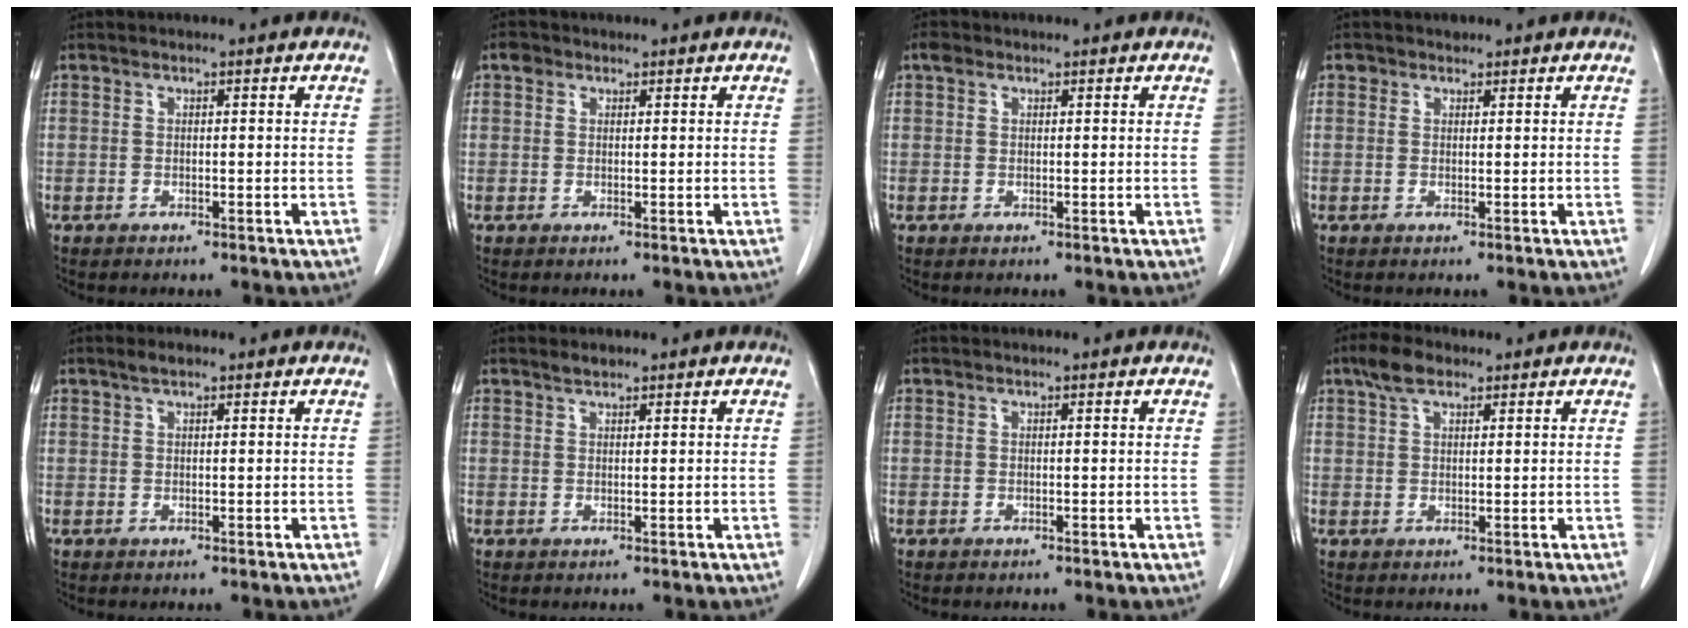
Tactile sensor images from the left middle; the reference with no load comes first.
{"total": 1.4, "force": [0.9, 1.0, 0.3], "torque": [-0.006, 0.009, 0.013]}
{"total": 1.1, "force": [0.8, 0.7, 0.5], "torque": [-0.013, 0.012, 0.014]}
{"total": 0.9, "force": [0.7, 0.6, 0.0], "torque": [0.004, -0.002, 0.008]}
{"total": 1.5, "force": [1.1, 0.4, 0.9], "torque": [-0.021, 0.006, 0.021]}
{"total": 1.1, "force": [1.0, 0.2, 0.3], "torque": [-0.010, 0.001, 0.020]}
{"total": 0.0}
{"total": 3.9, "force": [2.6, 1.7, 2.4], "torque": [-0.052, 0.012, 0.050]}